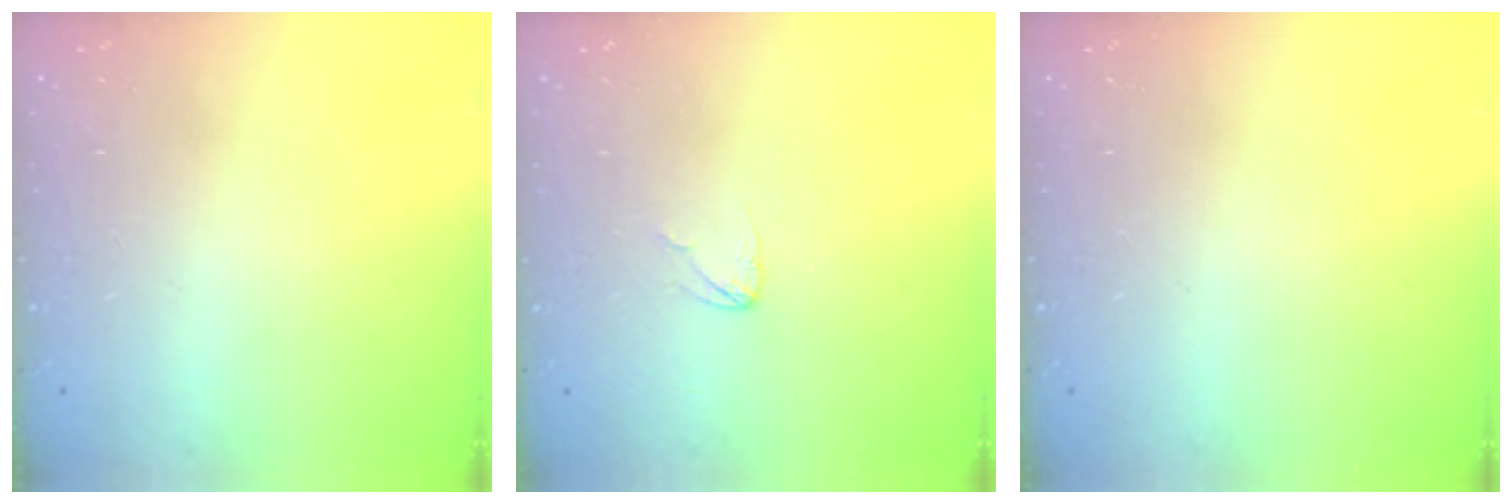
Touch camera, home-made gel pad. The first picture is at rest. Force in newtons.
{"total": 2.3, "press": 2.3, "slide": 0.1}
{"total": 0.0}